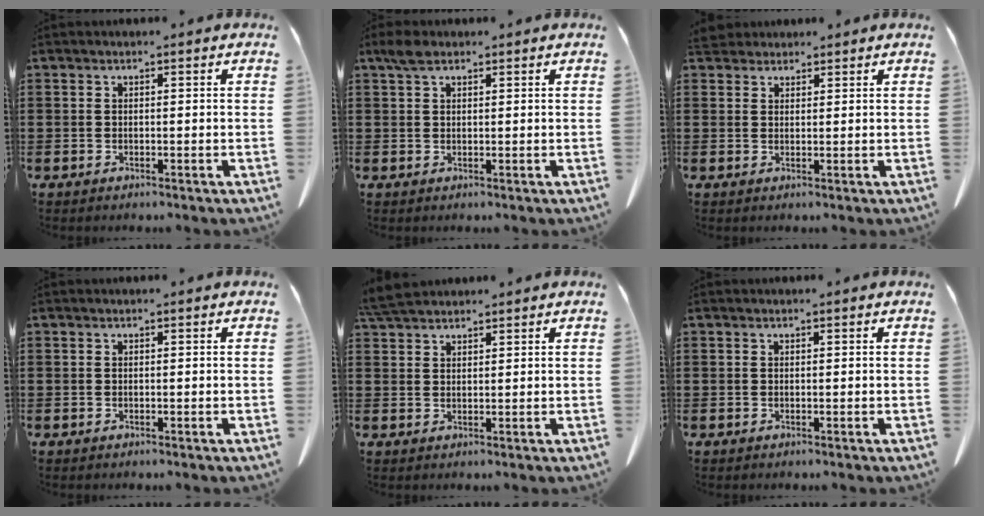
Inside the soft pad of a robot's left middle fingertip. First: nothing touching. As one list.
[{"total": 2.4, "force": [1.6, 1.2, 1.4], "torque": [-0.033, 0.006, 0.029]}, {"total": 2.6, "force": [2.4, 0.9, 0.6], "torque": [-0.019, 0.001, 0.048]}, {"total": 0.0}, {"total": 4.2, "force": [3.8, 0.9, 1.5], "torque": [-0.040, -0.004, 0.074]}, {"total": 0.0}]